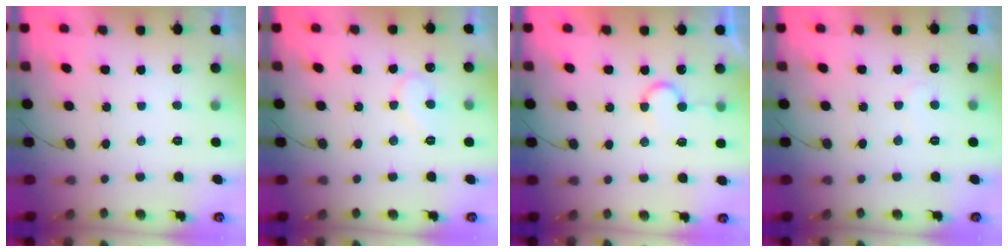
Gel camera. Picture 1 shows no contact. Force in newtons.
{"total": 6.7, "press": 6.7, "slide": 0.7}
{"total": 6.1, "press": 6.1, "slide": 0.6}
{"total": 5.3, "press": 5.3, "slide": 0.3}